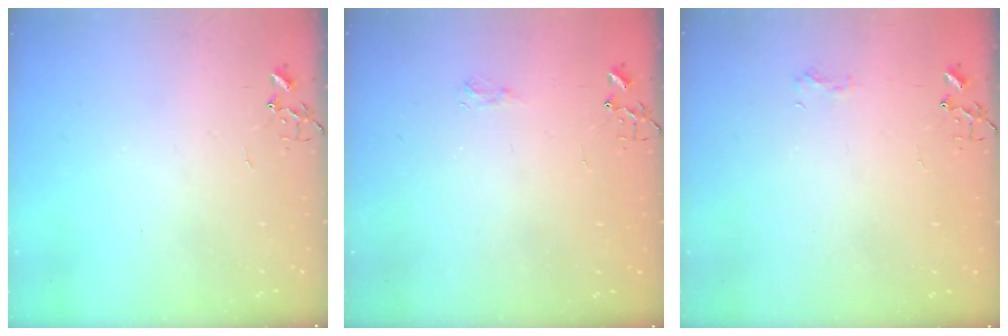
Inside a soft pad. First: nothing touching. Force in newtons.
{"total": 5.1, "press": 5.1, "slide": 0.7}
{"total": 5.8, "press": 5.8, "slide": 0.7}